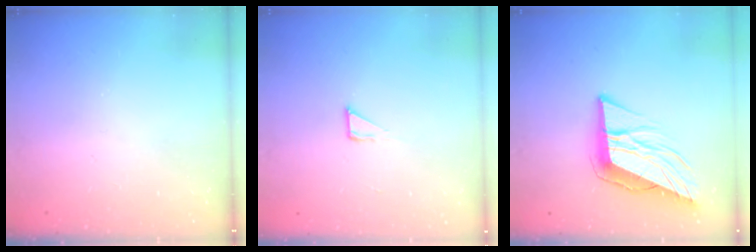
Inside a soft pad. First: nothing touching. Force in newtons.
{"total": 2.6, "press": 2.6, "slide": 0.1}
{"total": 12.0, "press": 11.6, "slide": 3.3}